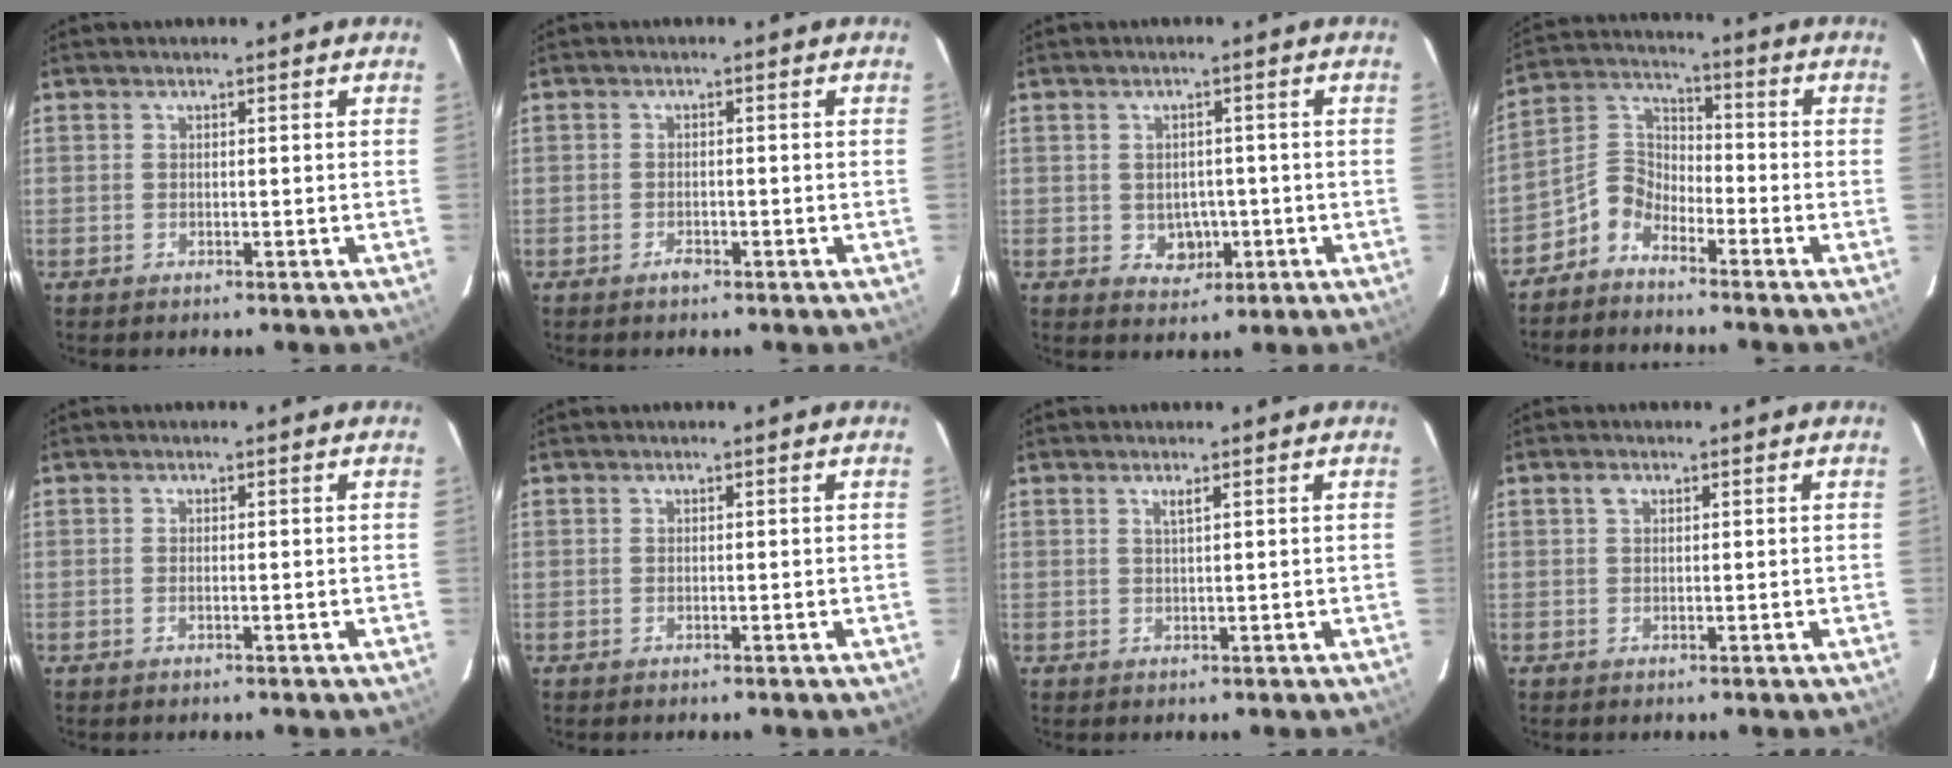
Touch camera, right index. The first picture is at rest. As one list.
[{"total": 1.6, "force": [-1.2, 0.8, 0.7], "torque": [-0.013, 0.000, -0.018]}, {"total": 4.3, "force": [-0.9, 3.8, 1.7], "torque": [-0.034, 0.005, 0.003]}, {"total": 6.1, "force": [-4.5, 3.5, 2.1], "torque": [-0.047, 0.030, -0.106]}, {"total": 0.5, "force": [-0.3, 0.0, 0.5], "torque": [-0.010, 0.001, -0.005]}, {"total": 0.0}, {"total": 1.1, "force": [0.6, -0.1, 0.9], "torque": [-0.016, 0.001, 0.011]}, {"total": 1.2, "force": [0.5, 0.8, 0.7], "torque": [-0.016, 0.005, 0.009]}]